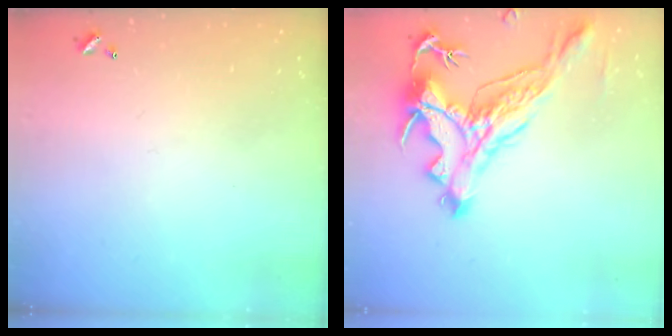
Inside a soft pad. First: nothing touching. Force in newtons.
{"total": 6.8, "press": 6.6, "slide": 1.9}